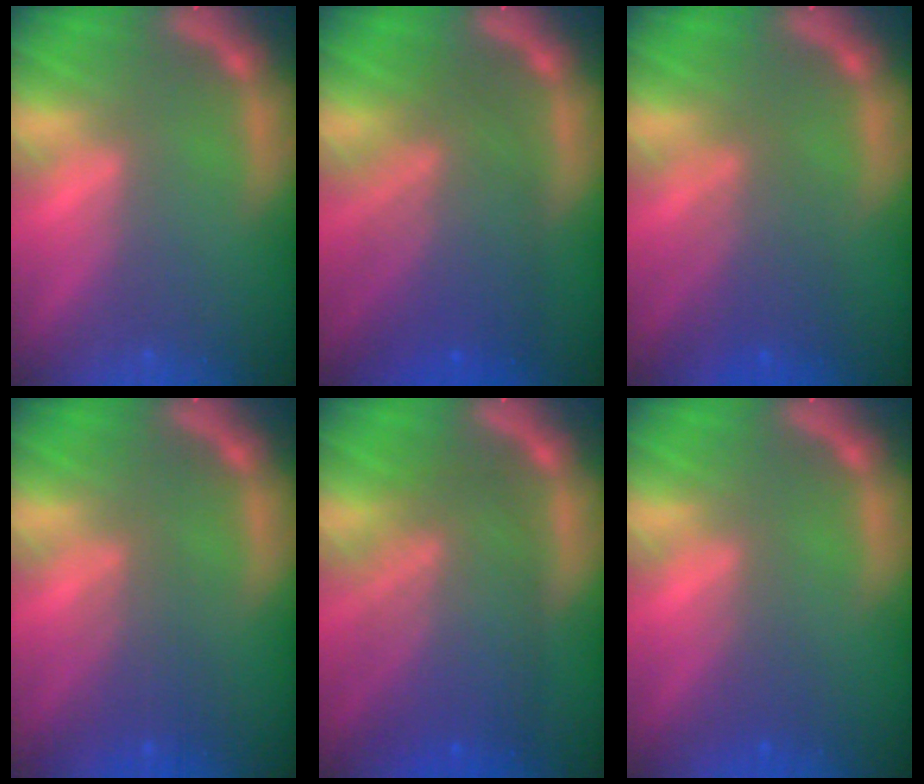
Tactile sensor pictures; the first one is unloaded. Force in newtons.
{"total": 8.0}
{"total": 4.1}
{"total": 3.0}
{"total": 8.6}
{"total": 1.5}